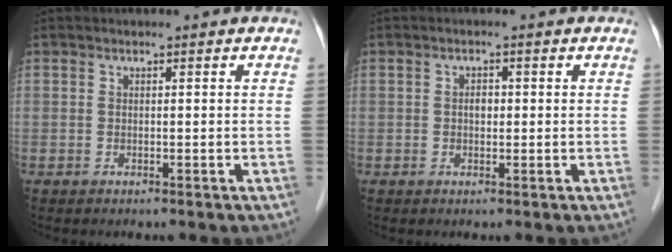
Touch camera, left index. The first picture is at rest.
{"total": 1.3, "force": [0.0, 0.9, 1.0], "torque": [-0.016, 0.003, 0.000]}